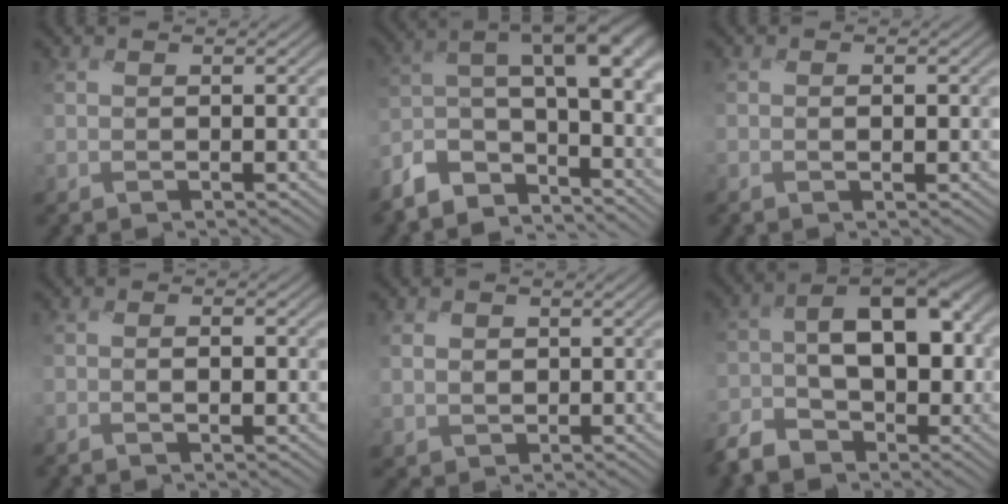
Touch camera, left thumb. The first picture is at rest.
{"total": 9.1, "force": [-6.6, 3.5, 5.1], "torque": [-0.075, -0.011, -0.142]}
{"total": 0.8, "force": [-0.1, 0.4, 0.7], "torque": [-0.009, 0.002, -0.001]}
{"total": 1.5, "force": [-0.3, 0.8, 1.2], "torque": [-0.015, 0.006, -0.005]}
{"total": 2.3, "force": [0.1, 2.2, 0.6], "torque": [-0.028, -0.006, -0.002]}
{"total": 10.3, "force": [-4.1, 6.5, 6.9], "torque": [-0.095, -0.016, -0.085]}